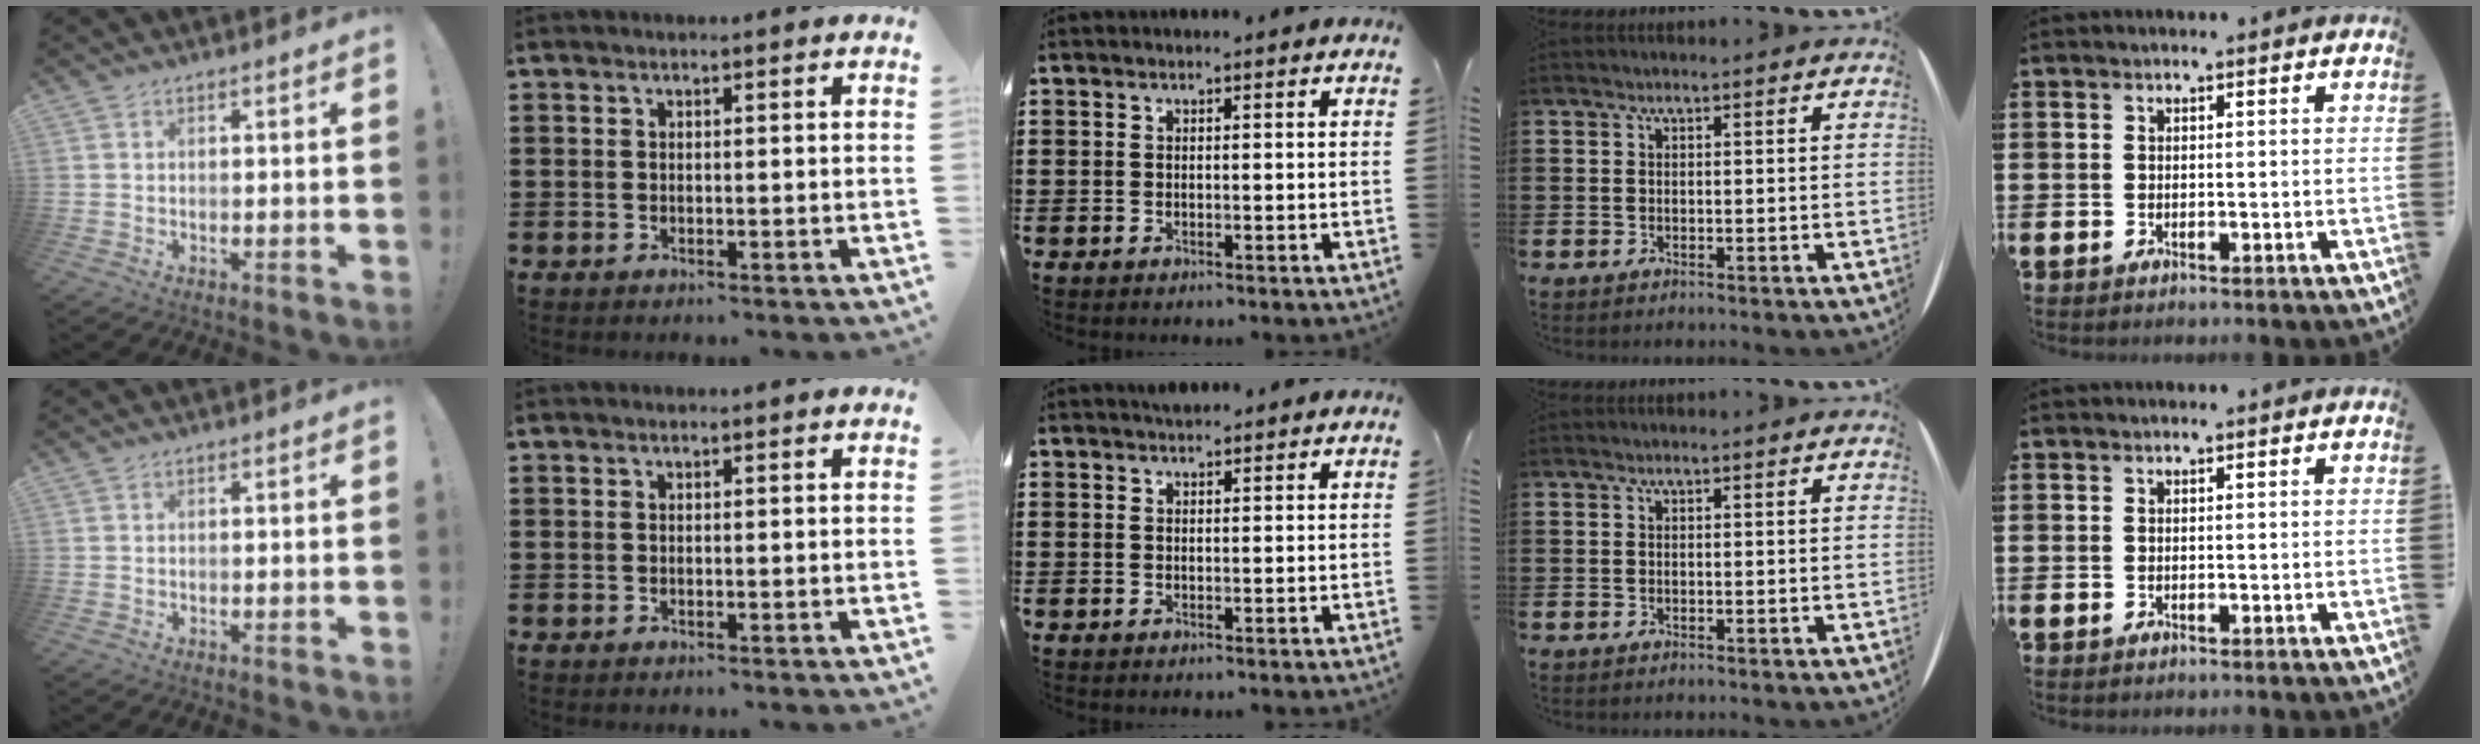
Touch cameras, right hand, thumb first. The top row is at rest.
{"middle": {"total": 1.1, "force": [1.1, 0.4, 0.1], "torque": [-0.004, 0.002, 0.020]}}